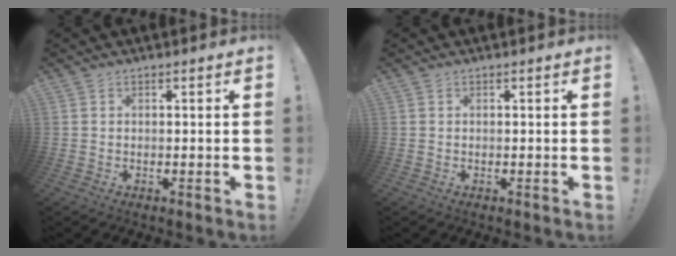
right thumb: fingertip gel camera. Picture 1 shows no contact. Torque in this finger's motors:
{"motor_torque": [-0.10, 0.10, -0.06, 0.01, 0.00]}